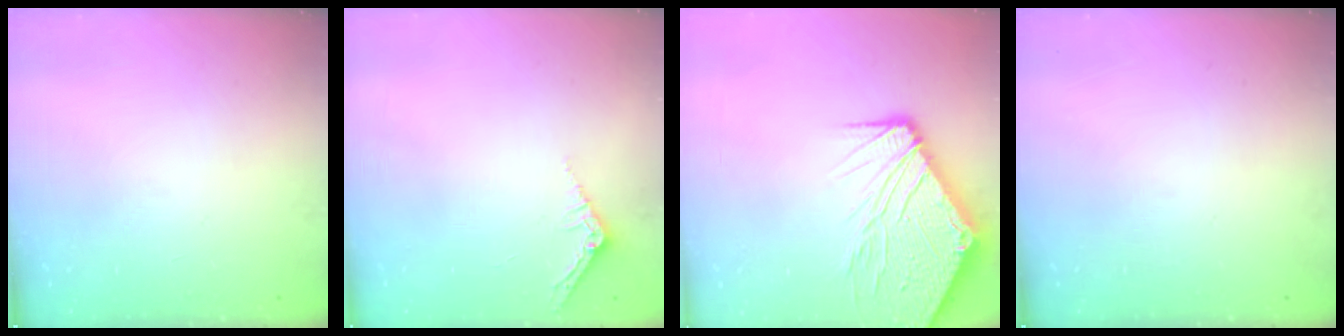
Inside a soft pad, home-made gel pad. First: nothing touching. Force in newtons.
{"total": 2.5, "press": 2.5, "slide": 0.2}
{"total": 17.5, "press": 17.4, "slide": 2.2}
{"total": 0.0}